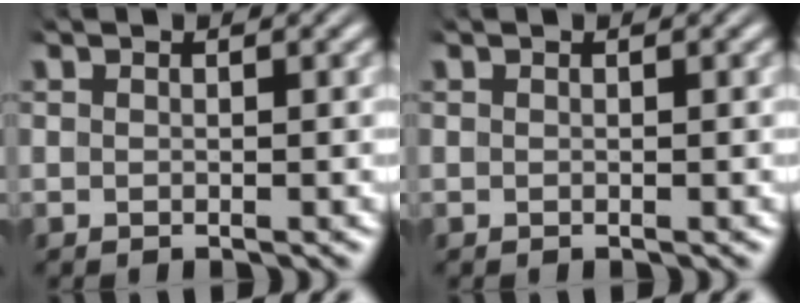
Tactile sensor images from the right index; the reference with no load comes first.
{"total": 0.0}